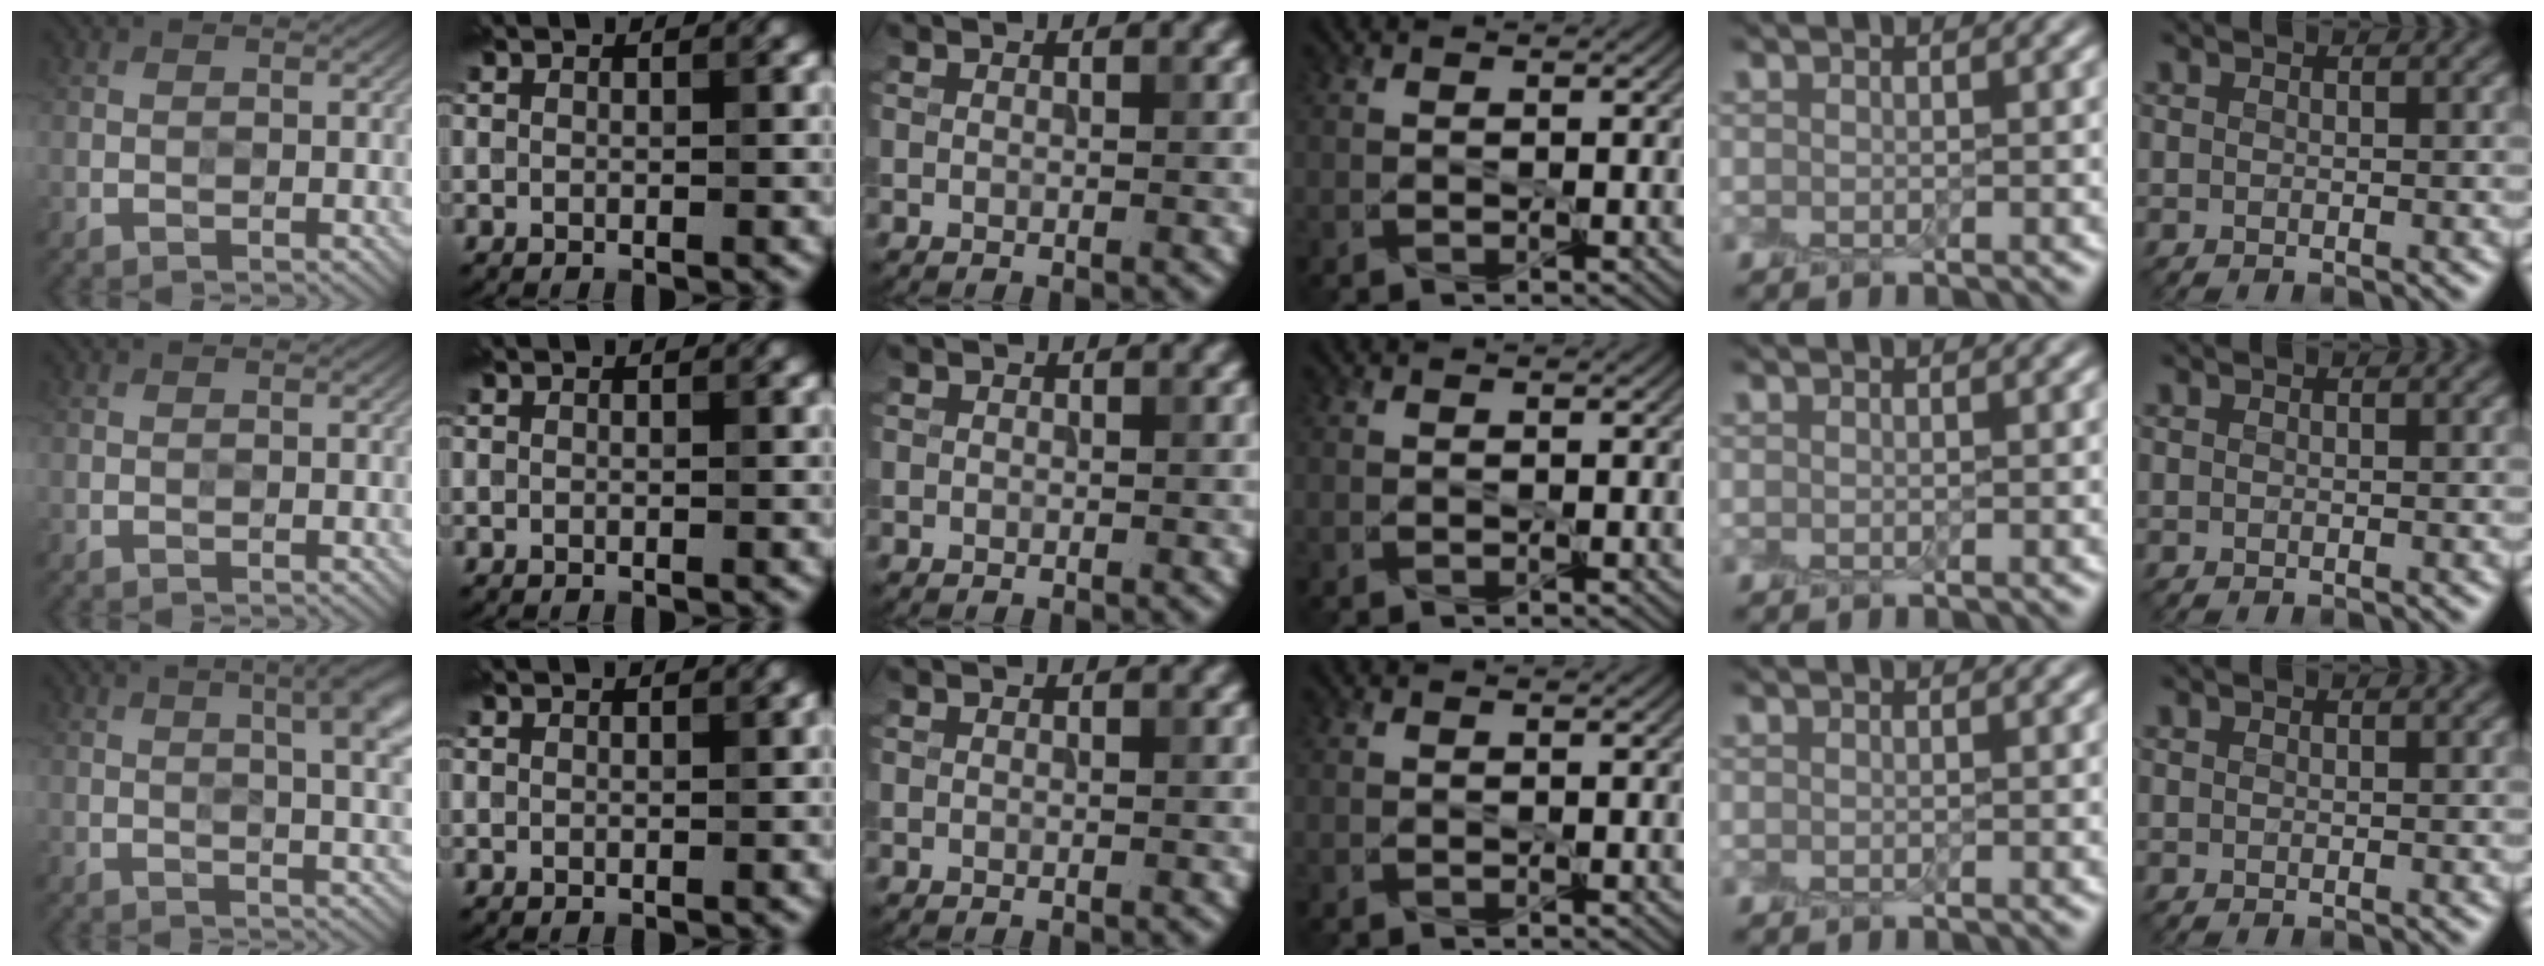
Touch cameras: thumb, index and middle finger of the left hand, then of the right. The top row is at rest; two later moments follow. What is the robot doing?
{"motion": "peel", "object": "plastic screen protector"}